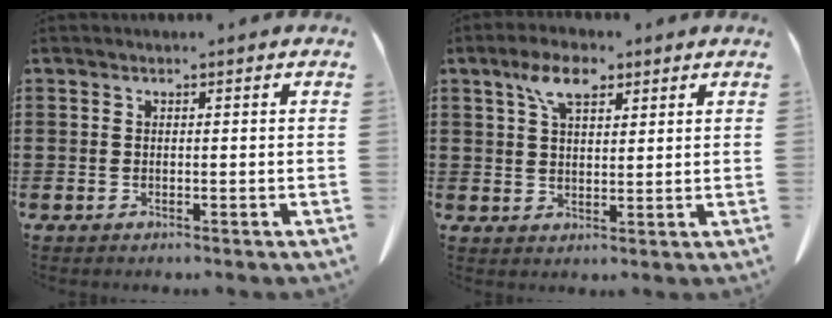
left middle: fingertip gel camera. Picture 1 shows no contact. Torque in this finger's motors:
{"motor_torque": [1.15, 0.87, 0.41, 0.05]}